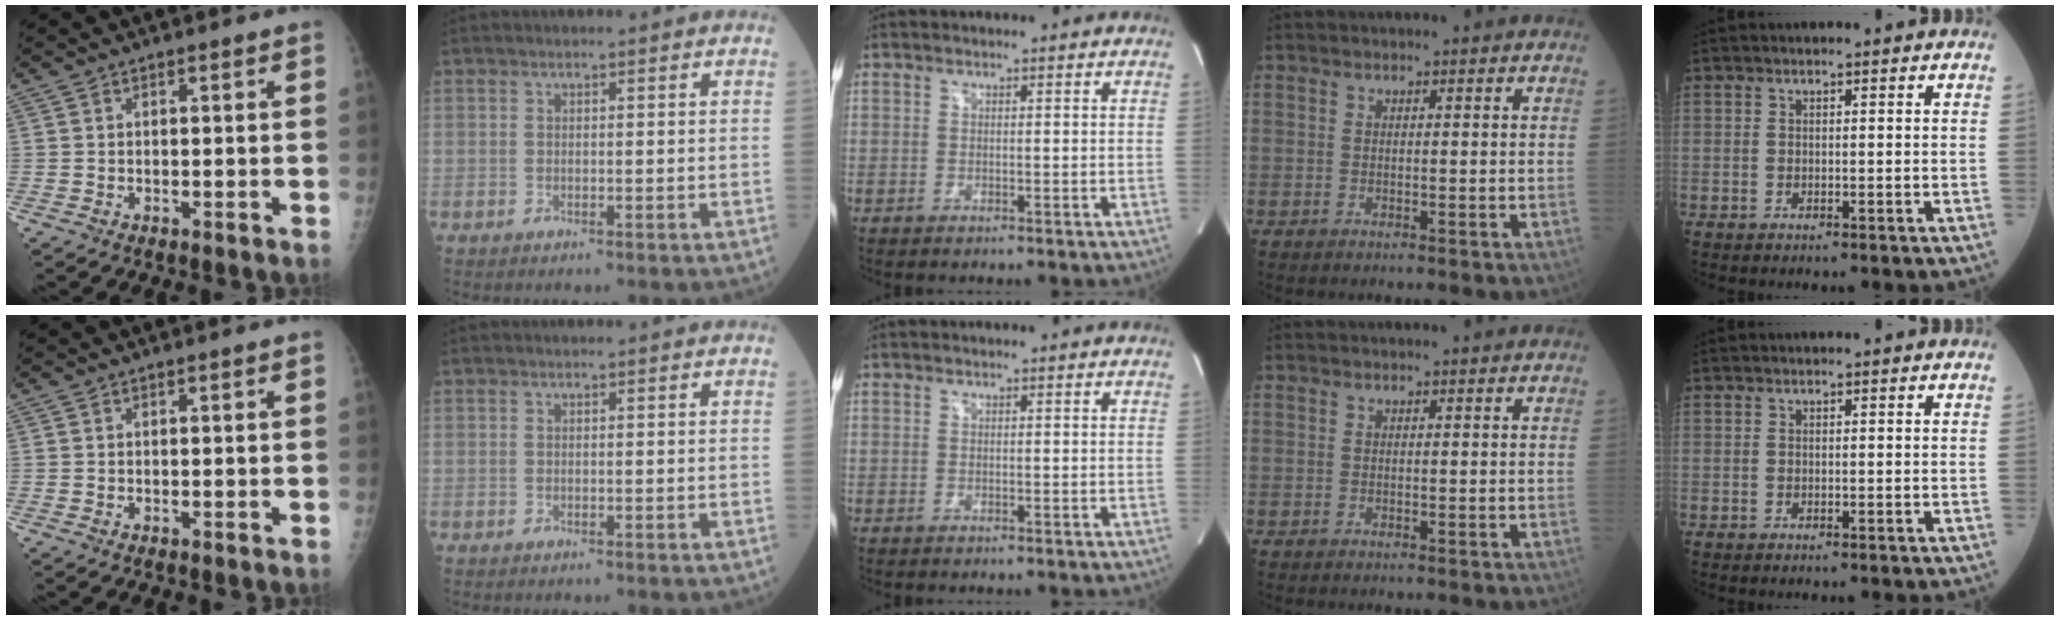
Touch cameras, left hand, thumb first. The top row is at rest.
{}